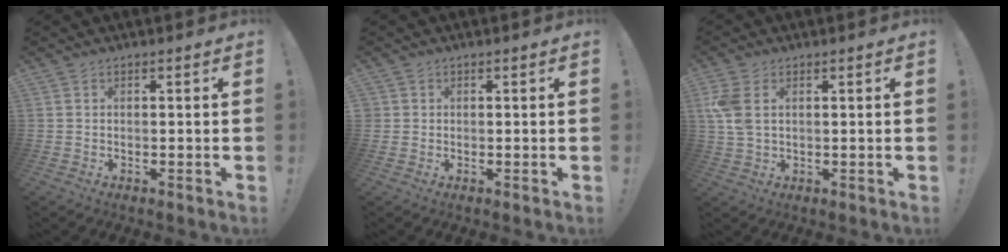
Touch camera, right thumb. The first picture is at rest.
{"total": 1.6, "force": [0.4, 1.5, 0.1], "torque": [0.000, 0.000, 0.007]}
{"total": 6.6, "force": [1.8, 4.0, 5.0], "torque": [-0.110, -0.001, 0.033]}